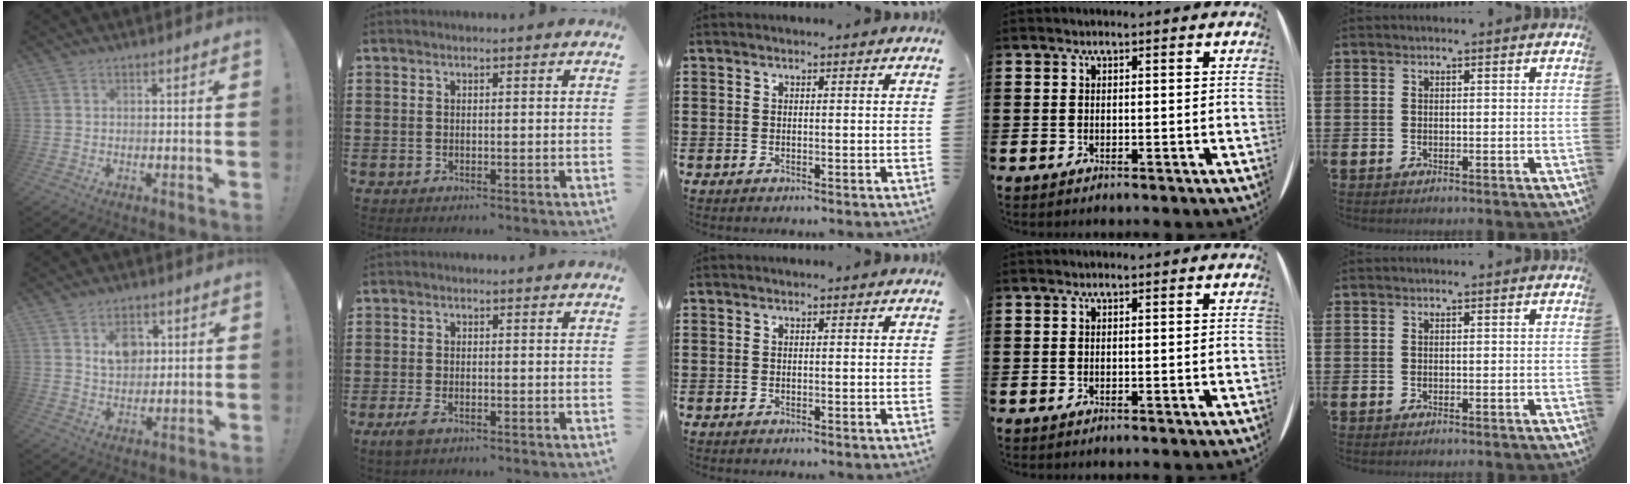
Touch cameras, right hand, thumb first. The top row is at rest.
{"thumb": {"total": 7.5, "force": [2.8, 5.8, 3.9], "torque": [-0.047, -0.008, 0.047]}, "index": {"total": 2.0, "force": [-1.3, 0.7, 1.4], "torque": [-0.041, -0.006, -0.030]}}